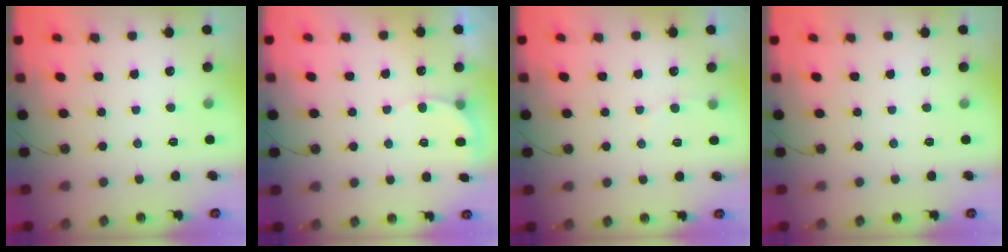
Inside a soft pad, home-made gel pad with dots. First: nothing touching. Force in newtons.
{"total": 4.4, "press": 4.2, "slide": 1.2}
{"total": 5.4, "press": 5.4, "slide": 0.5}
{"total": 0.0}